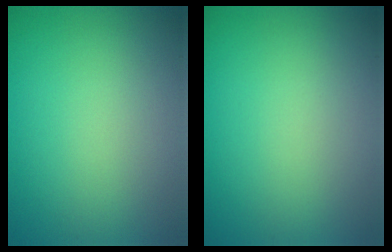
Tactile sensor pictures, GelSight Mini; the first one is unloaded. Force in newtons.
{"total": 0.0}